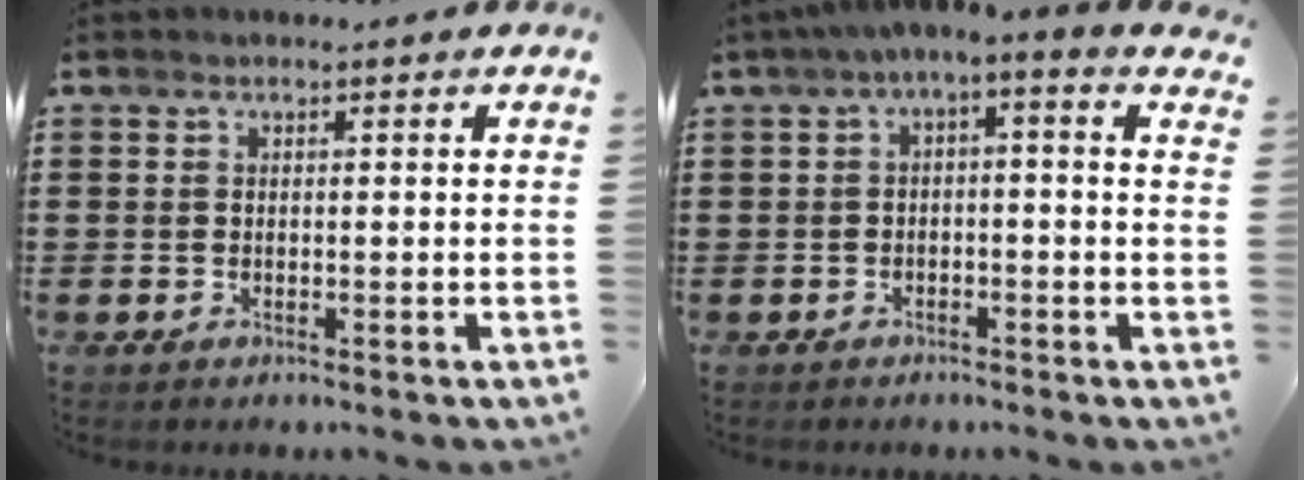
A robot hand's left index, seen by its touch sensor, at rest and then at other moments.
{"total": 2.6, "force": [-2.1, 0.1, 1.5], "torque": [-0.028, -0.003, -0.047]}